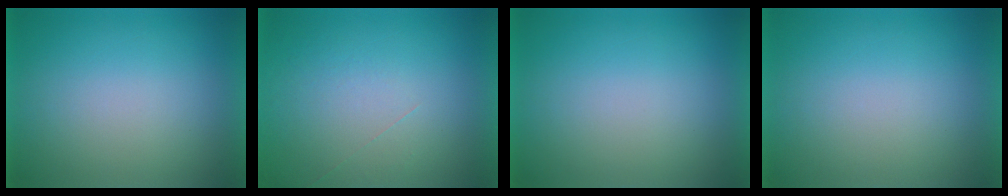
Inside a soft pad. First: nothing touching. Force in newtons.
{"total": 1.2}
{"total": 0.0}
{"total": 0.0}